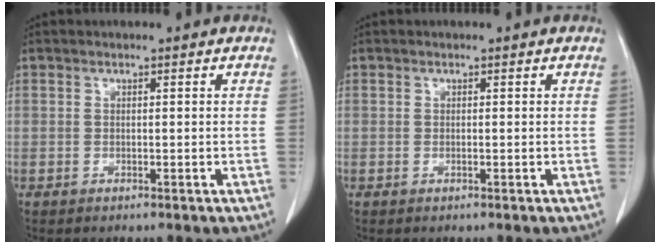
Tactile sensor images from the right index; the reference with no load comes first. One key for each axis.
{"total": 0.0}